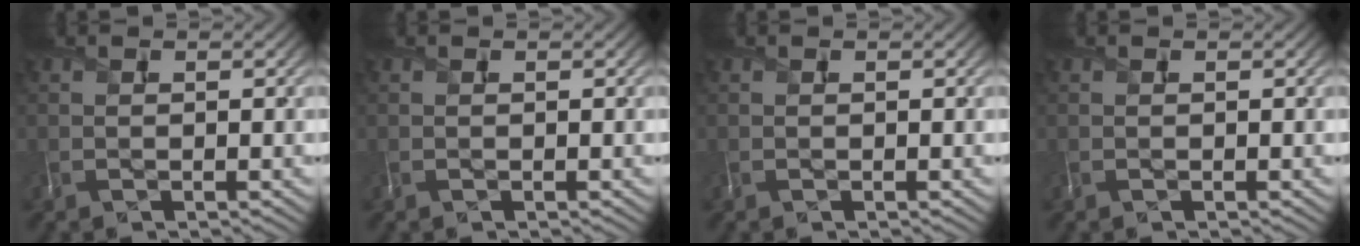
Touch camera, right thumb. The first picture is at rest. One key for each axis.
{"total": 0.0}
{"total": 0.0}
{"total": 0.0}